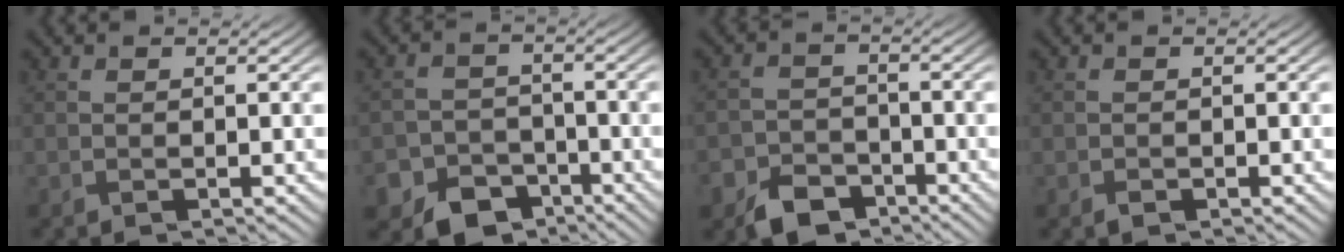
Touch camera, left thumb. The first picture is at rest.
{"total": 6.8, "force": [-4.7, 4.5, 2.2], "torque": [-0.041, -0.015, -0.084]}
{"total": 5.9, "force": [-4.2, 3.5, 2.1], "torque": [-0.046, -0.010, -0.081]}
{"total": 0.7, "force": [-0.5, 0.5, 0.3], "torque": [-0.006, -0.003, -0.008]}